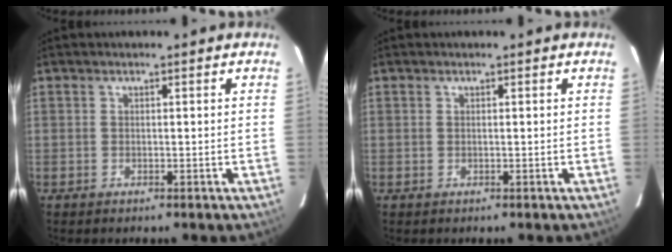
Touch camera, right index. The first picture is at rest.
{"total": 0.0}